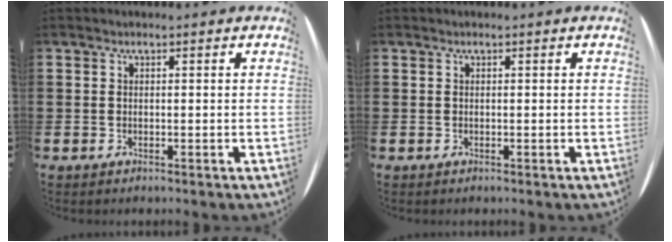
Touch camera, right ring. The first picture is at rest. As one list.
[{"total": 0.0}]